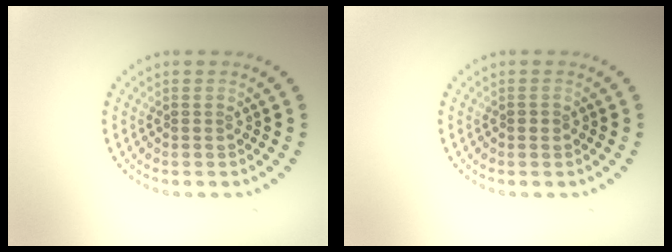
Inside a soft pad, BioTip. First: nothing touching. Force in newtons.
{"total": 0.9, "press": 0.9, "slide": 0.1}